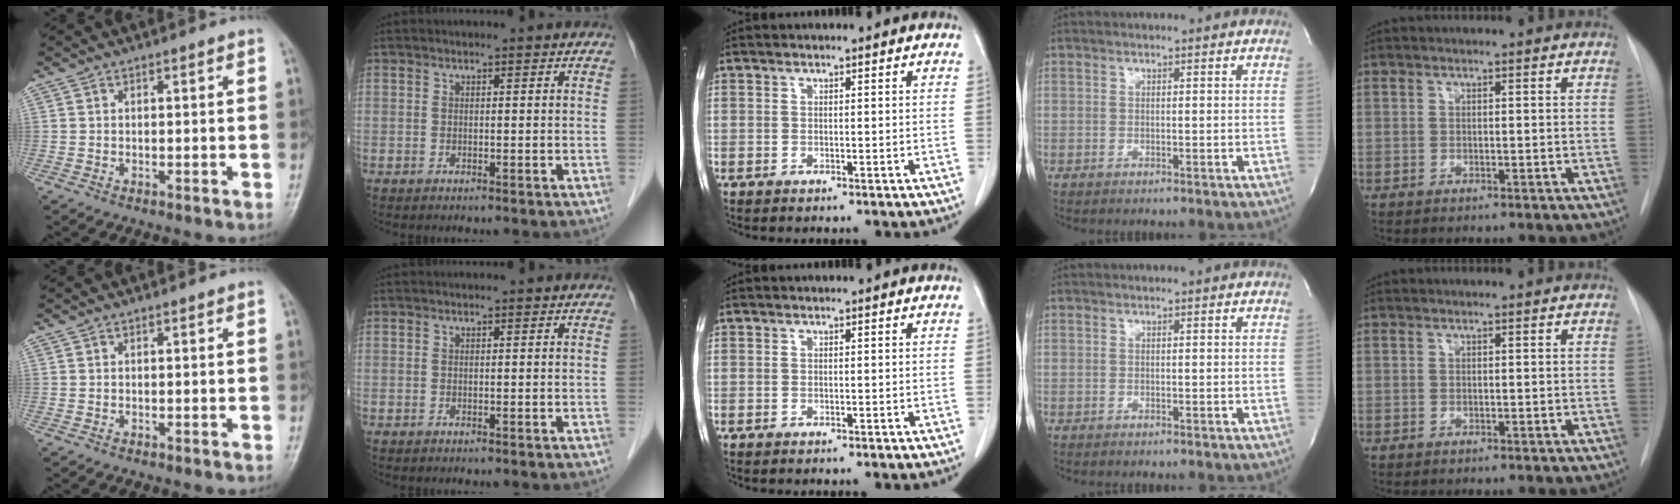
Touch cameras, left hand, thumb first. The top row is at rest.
{}